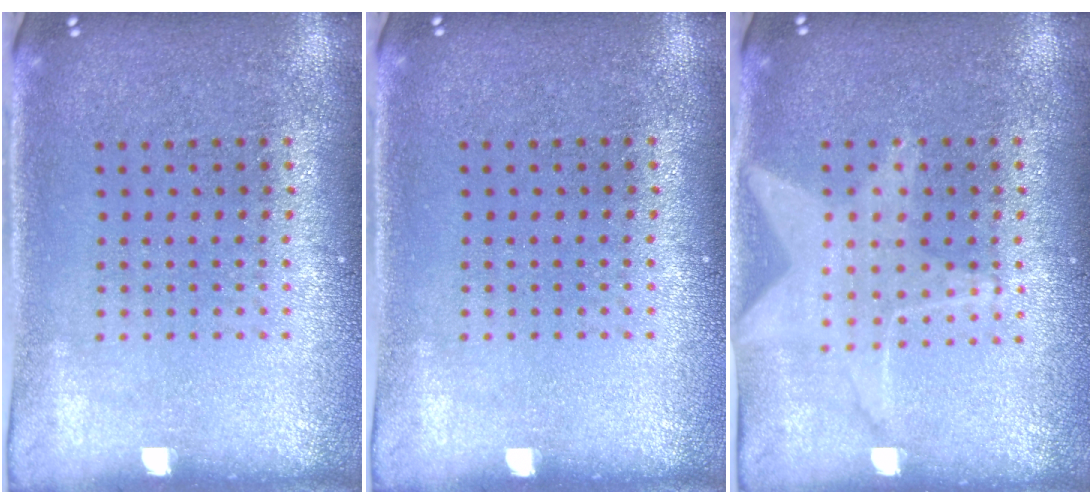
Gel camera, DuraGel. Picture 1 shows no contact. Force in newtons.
{"total": 0.0}
{"total": 1.4, "press": 1.4, "slide": 0.1}